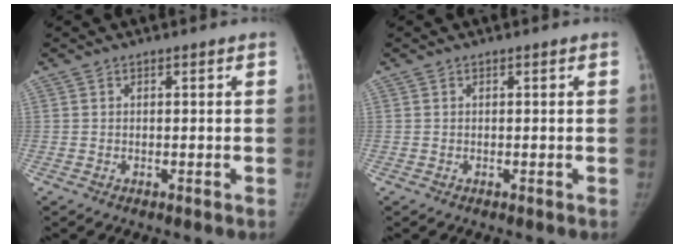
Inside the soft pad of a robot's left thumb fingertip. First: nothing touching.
{"total": 0.0}